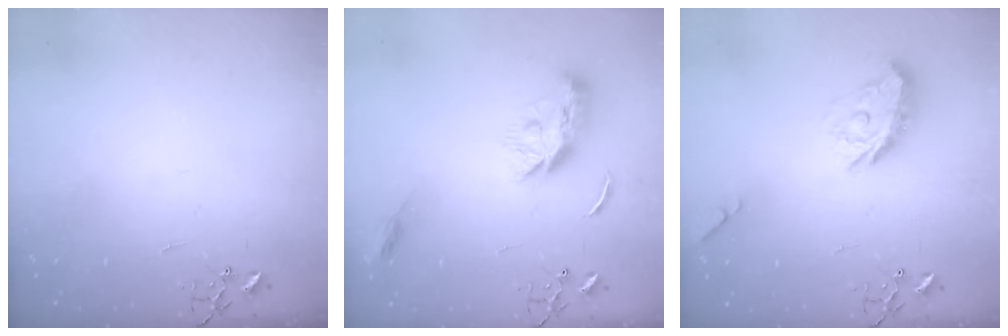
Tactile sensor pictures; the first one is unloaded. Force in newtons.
{"total": 11.4, "press": 11.4, "slide": 0.8}
{"total": 13.1, "press": 13.1, "slide": 0.6}